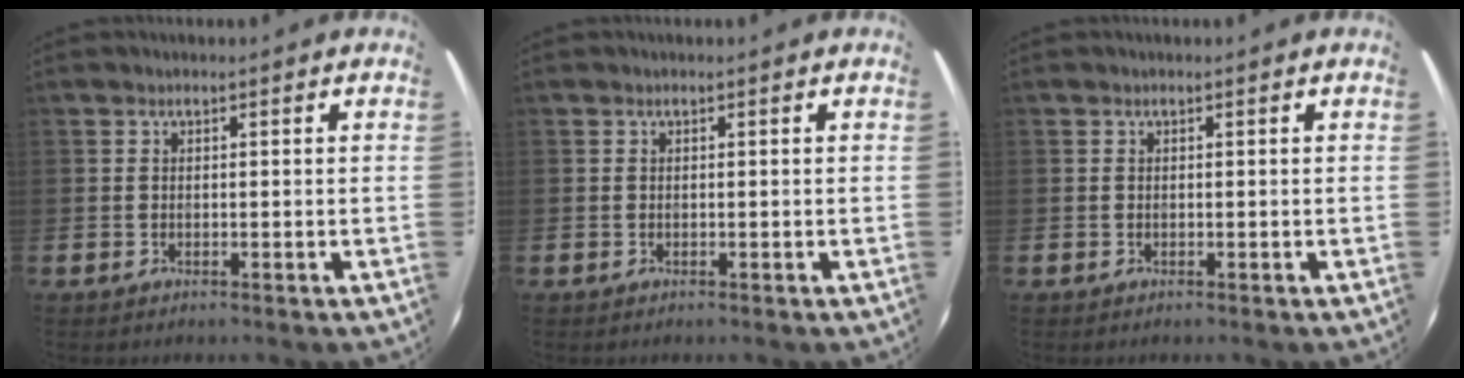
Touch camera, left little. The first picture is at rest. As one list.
[{"total": 0.0}, {"total": 0.0}]